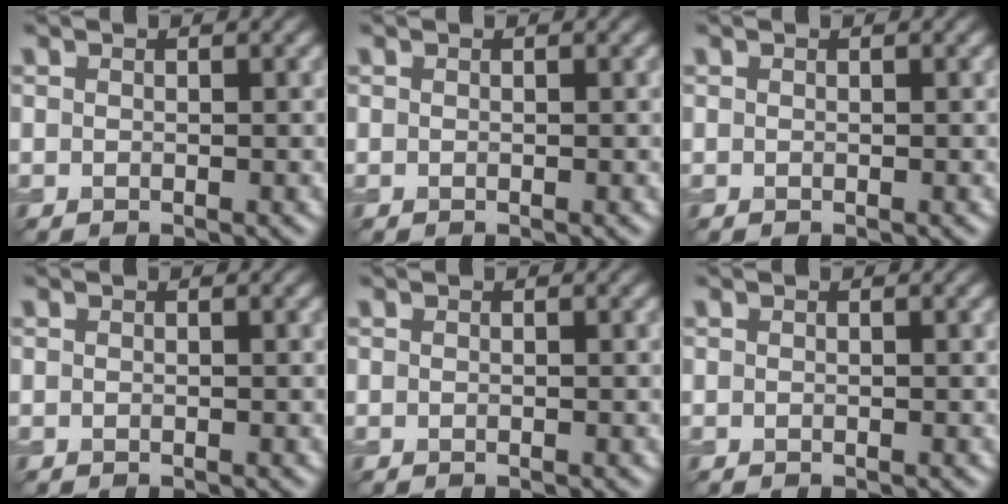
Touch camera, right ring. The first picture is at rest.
{"total": 0.0}
{"total": 0.0}
{"total": 0.0}
{"total": 0.0}
{"total": 0.0}